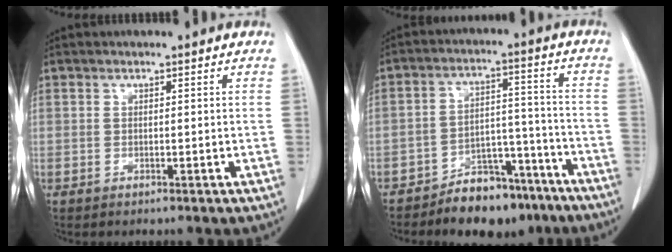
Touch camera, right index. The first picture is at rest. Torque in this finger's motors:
{"motor_torque": [-0.06, -0.15, -0.05, -0.11]}